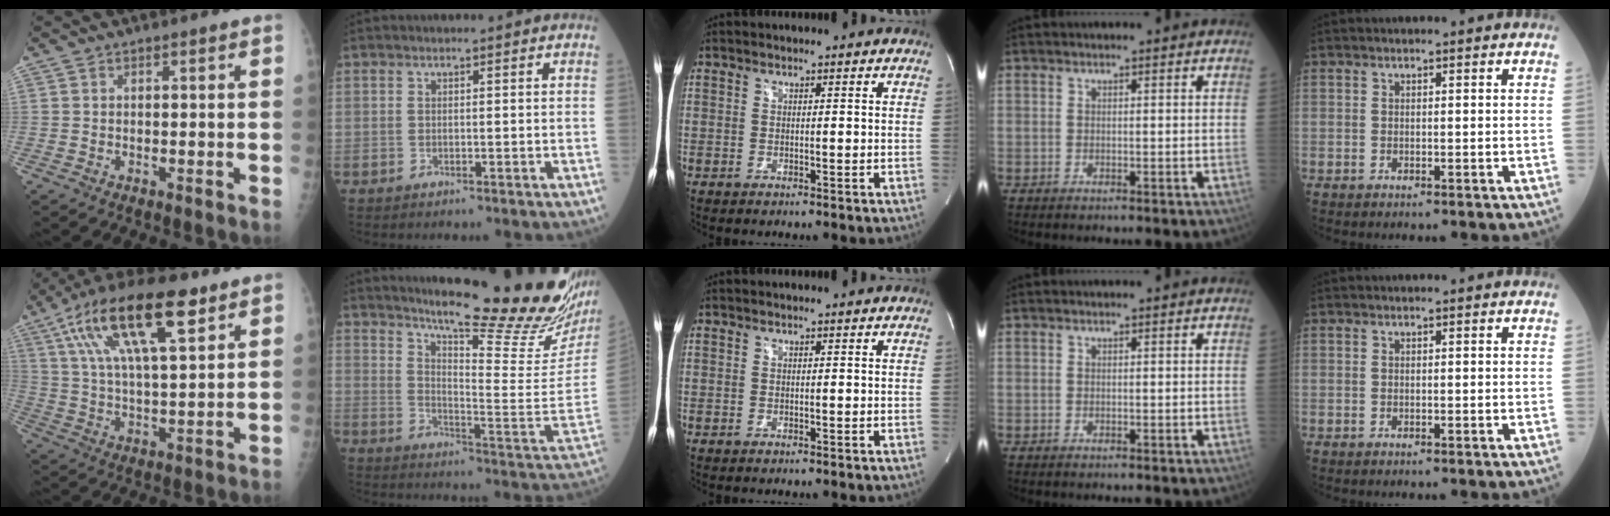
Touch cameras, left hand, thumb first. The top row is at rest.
{"thumb": {"total": 19.6, "force": [9.9, 6.7, 15.6], "torque": [-0.272, -0.007, 0.176]}, "index": {"total": 25.7, "force": [21.5, 0.7, 14.1], "torque": [-0.220, -0.097, 0.282]}}